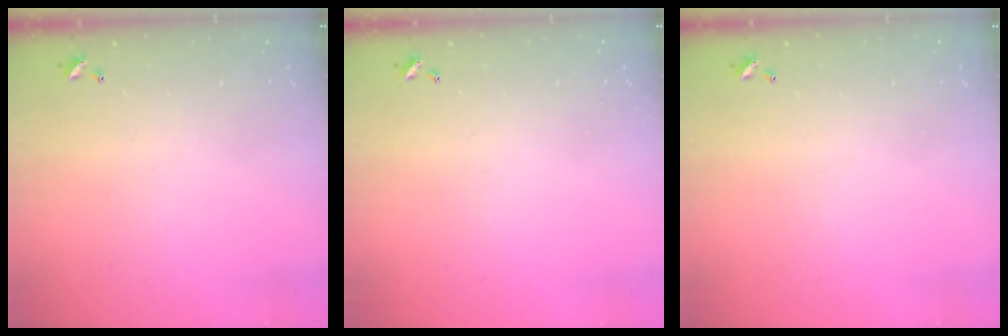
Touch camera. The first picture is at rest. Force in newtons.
{"total": 0.0}
{"total": 0.0}